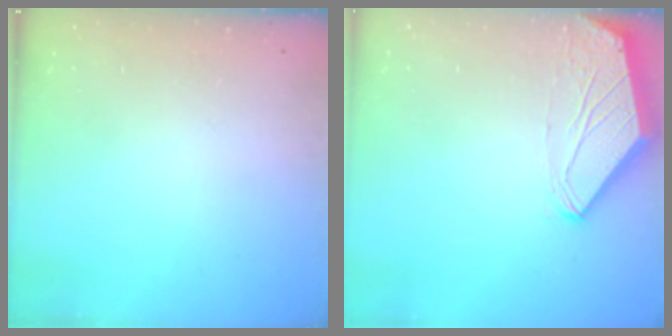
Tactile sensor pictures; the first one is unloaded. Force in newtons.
{"total": 0.0}